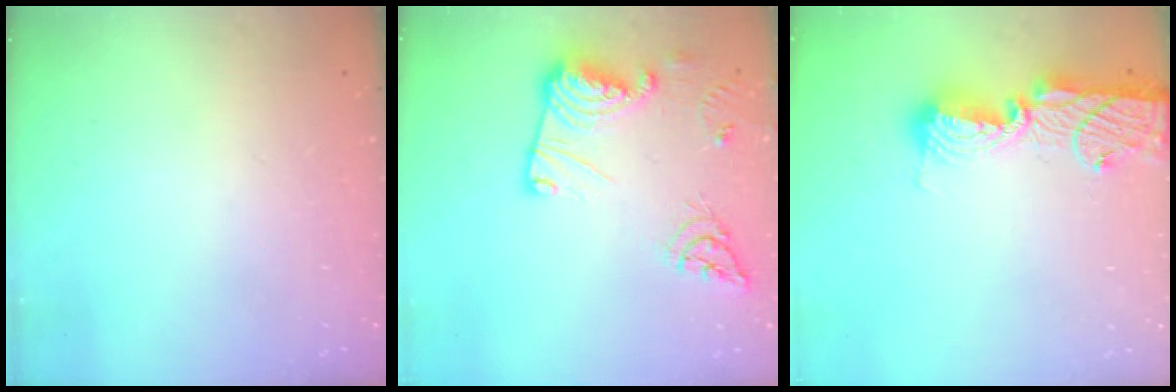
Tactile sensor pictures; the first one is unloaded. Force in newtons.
{"total": 17.7, "press": 17.6, "slide": 1.8}
{"total": 13.6, "press": 13.5, "slide": 1.0}